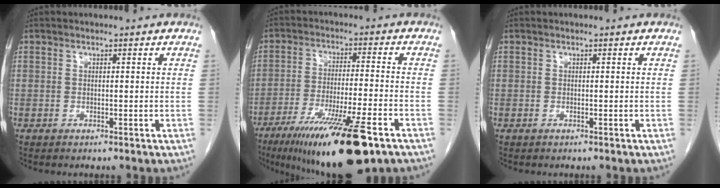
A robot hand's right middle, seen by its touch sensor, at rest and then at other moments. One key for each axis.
{"total": 17.7, "fx": -11.1, "fy": 1.7, "fz": 13.7, "tx": -0.208, "ty": -0.043, "tz": -0.182}
{"total": 0.0}